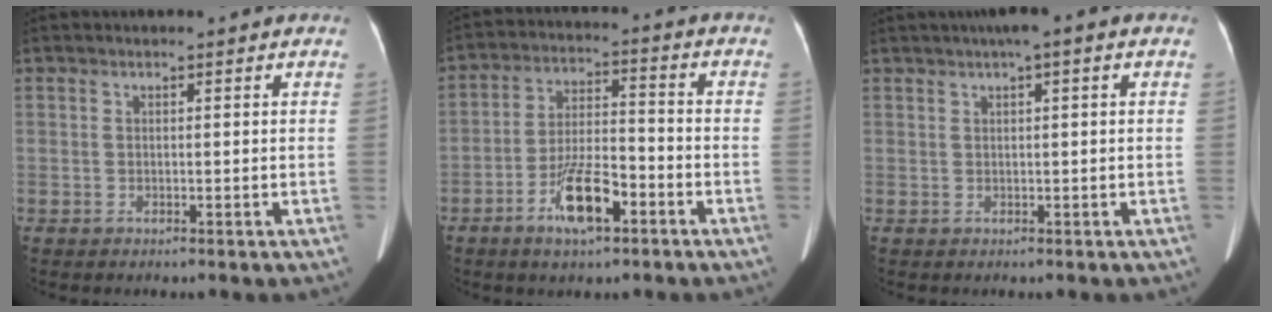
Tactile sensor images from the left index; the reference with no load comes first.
{"total": 9.3, "force": [-5.0, 2.6, 7.4], "torque": [-0.148, 0.000, -0.089]}
{"total": 3.5, "force": [1.7, 0.3, 3.1], "torque": [-0.050, 0.019, 0.023]}